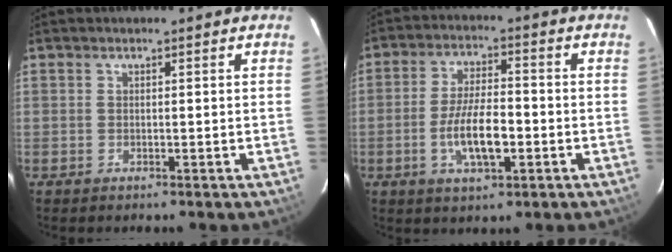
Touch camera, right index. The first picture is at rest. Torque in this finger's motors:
{"motor_torque": [0.37, -0.12, 0.47, 0.15]}